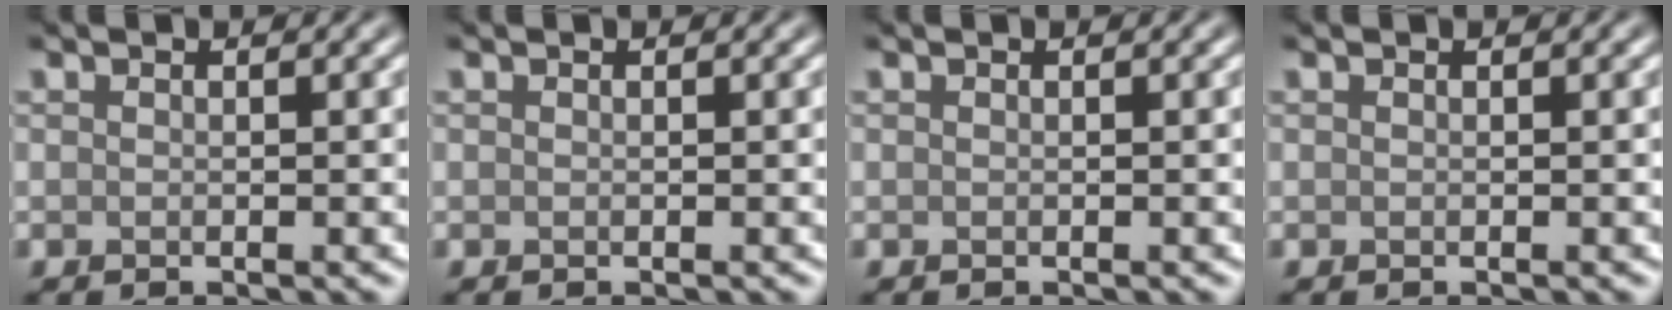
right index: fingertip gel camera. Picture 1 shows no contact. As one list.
[{"total": 0.0}, {"total": 0.0}, {"total": 0.0}]